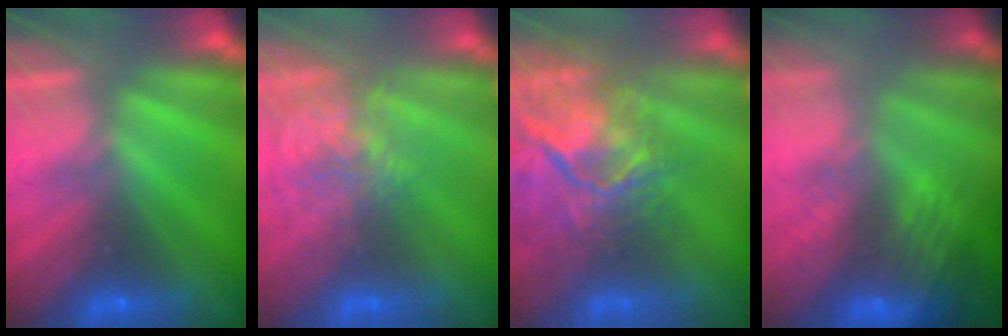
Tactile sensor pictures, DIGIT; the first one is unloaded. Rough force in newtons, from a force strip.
{"total": 3.9}
{"total": 10.8}
{"total": 8.6}